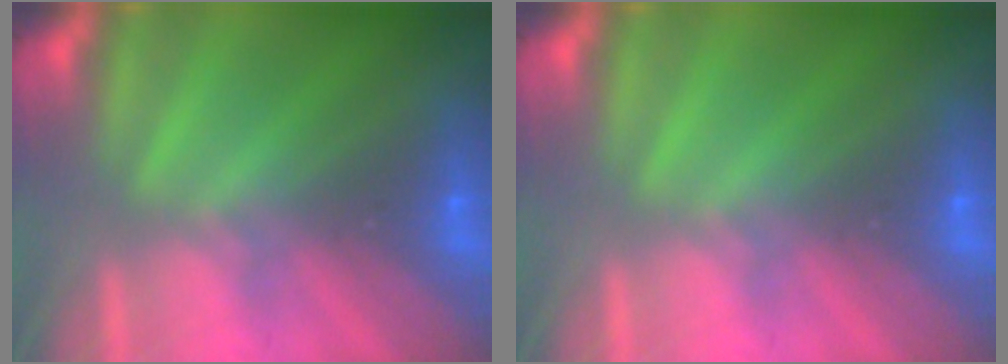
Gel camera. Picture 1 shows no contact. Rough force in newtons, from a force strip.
{"total": 0.0}